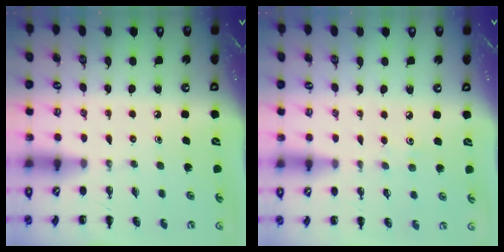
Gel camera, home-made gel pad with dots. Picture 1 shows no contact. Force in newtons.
{"total": 3.6, "press": 3.4, "slide": 1.0}